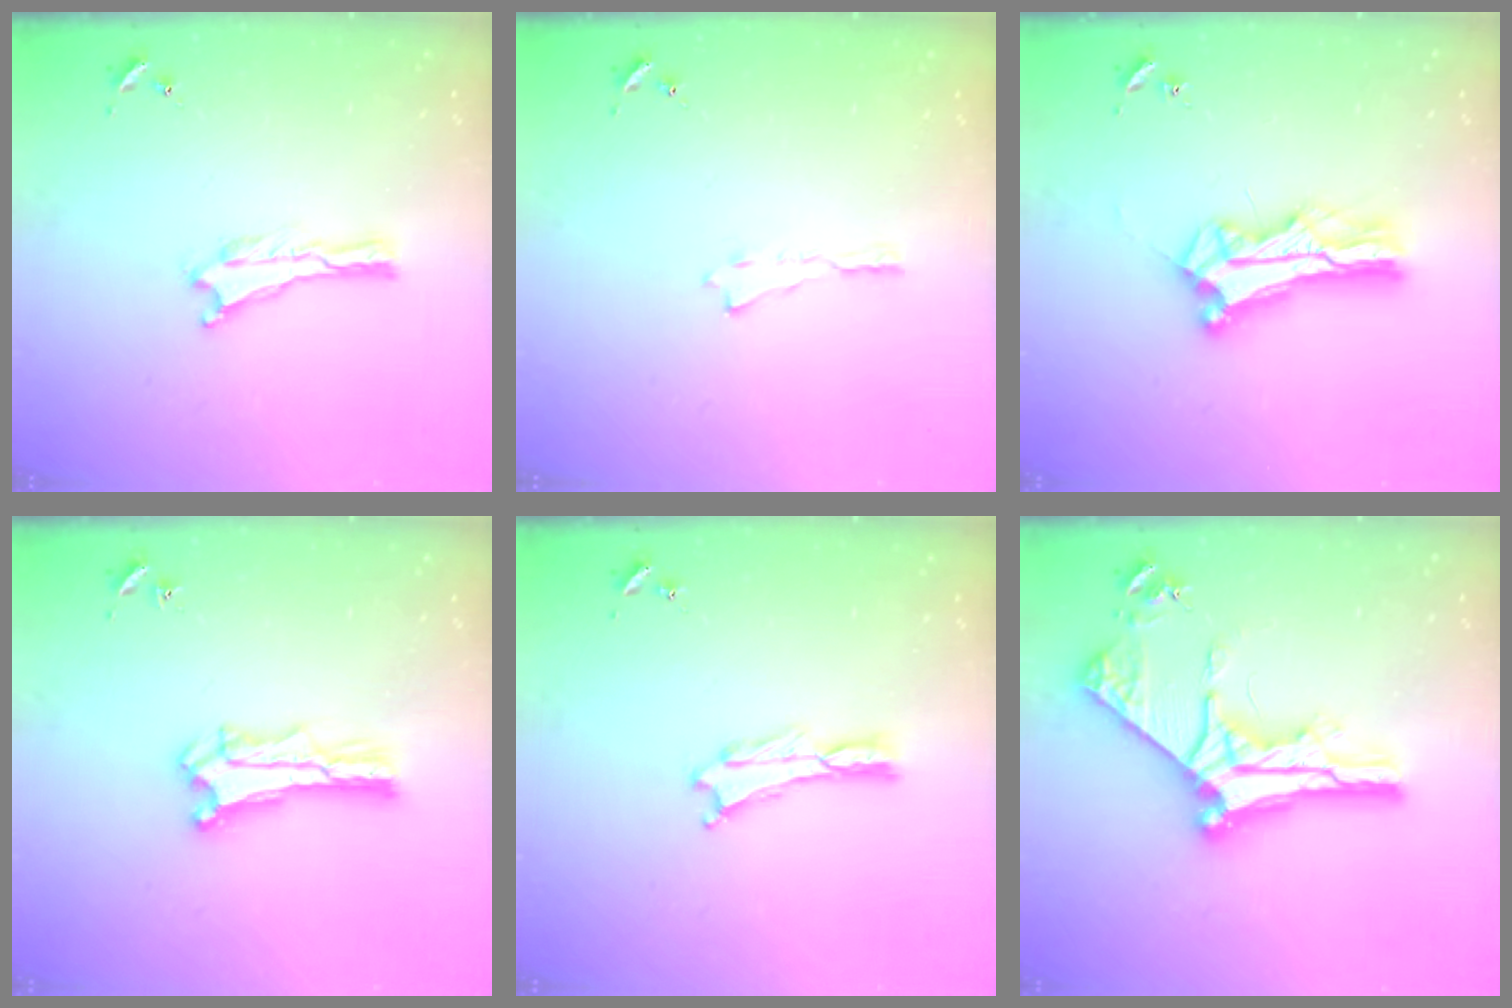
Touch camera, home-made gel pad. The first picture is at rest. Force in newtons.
{"total": 0.0}
{"total": 9.8, "press": 9.8, "slide": 0.8}
{"total": 1.4, "press": 1.4, "slide": 0.2}
{"total": 0.0}
{"total": 10.5, "press": 10.5, "slide": 1.2}